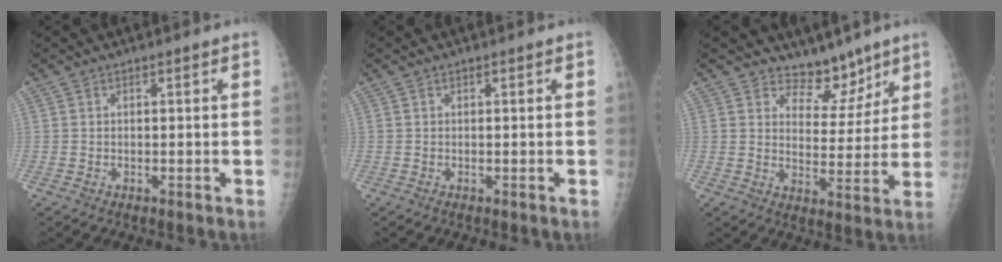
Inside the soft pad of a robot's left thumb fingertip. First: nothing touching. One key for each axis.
{"total": 0.0}
{"total": 7.8, "fx": 6.6, "fy": 4.1, "fz": 1.1, "tx": 0.023, "ty": -0.054, "tz": 0.108}